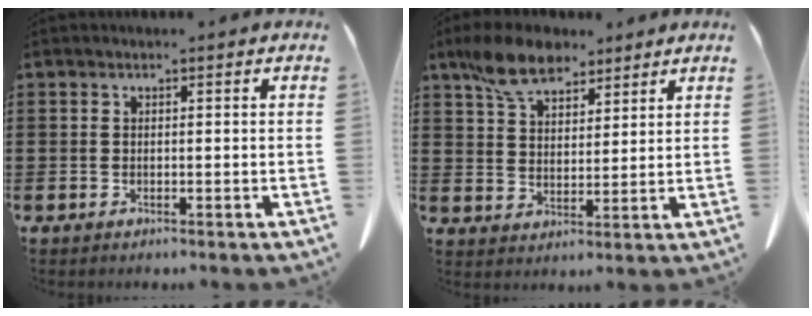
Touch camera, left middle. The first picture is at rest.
{"total": 8.6, "force": [6.6, 3.7, 4.2], "torque": [-0.104, -0.002, 0.125]}